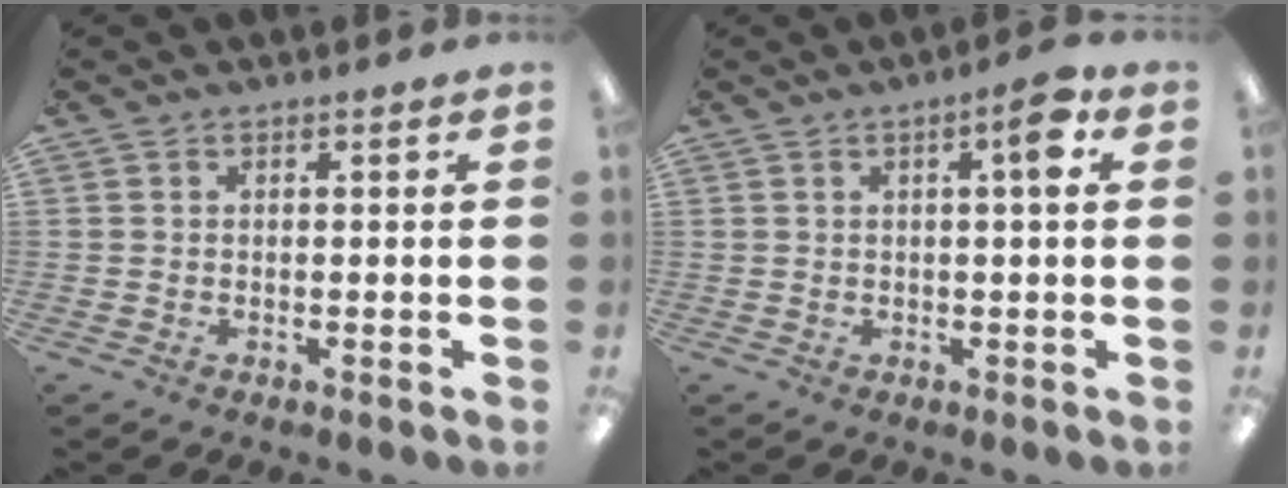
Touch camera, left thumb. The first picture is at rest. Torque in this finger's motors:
{"motor_torque": [-0.10, 0.21, -0.37, 0.29, 0.02]}